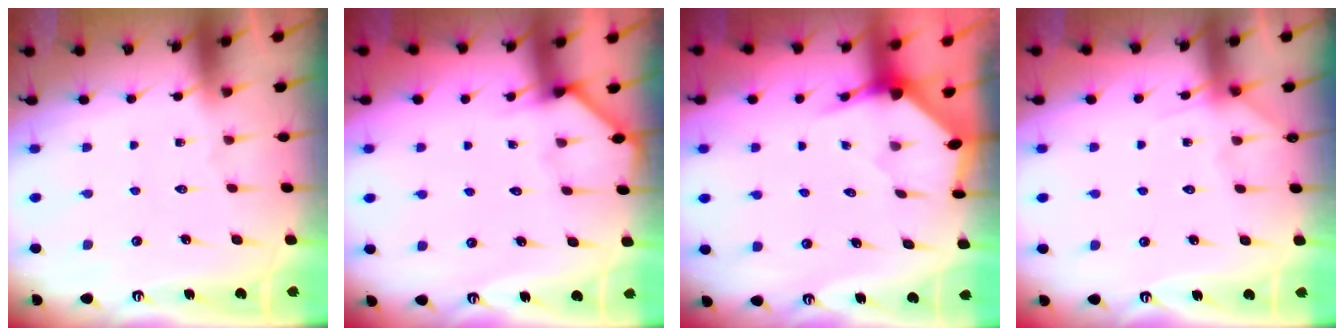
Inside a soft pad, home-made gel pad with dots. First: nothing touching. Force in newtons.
{"total": 2.5, "press": 2.5, "slide": 0.1}
{"total": 3.1, "press": 3.1, "slide": 0.1}
{"total": 5.5, "press": 5.5, "slide": 0.5}